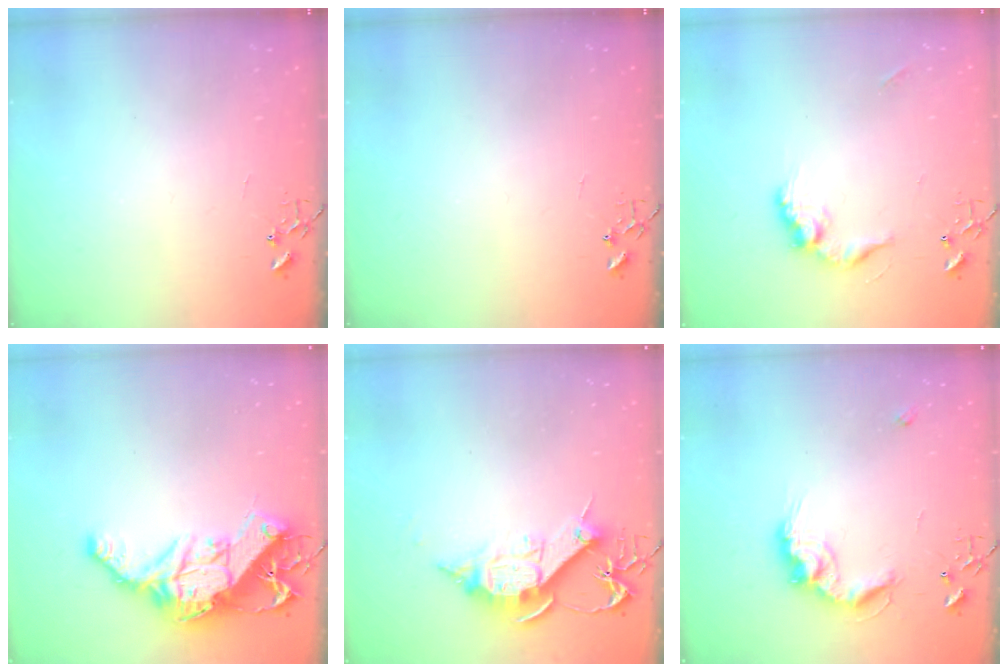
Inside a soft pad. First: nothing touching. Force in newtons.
{"total": 0.0}
{"total": 12.6, "press": 12.6, "slide": 0.7}
{"total": 18.1, "press": 18.0, "slide": 1.6}
{"total": 11.9, "press": 11.9, "slide": 0.7}
{"total": 12.6, "press": 12.6, "slide": 0.4}